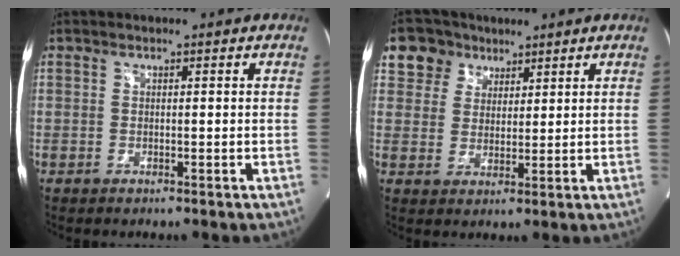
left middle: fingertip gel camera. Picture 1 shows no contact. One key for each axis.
{"total": 6.0, "fx": 3.5, "fy": 4.8, "fz": 0.5, "tx": -0.015, "ty": 0.009, "tz": 0.067}